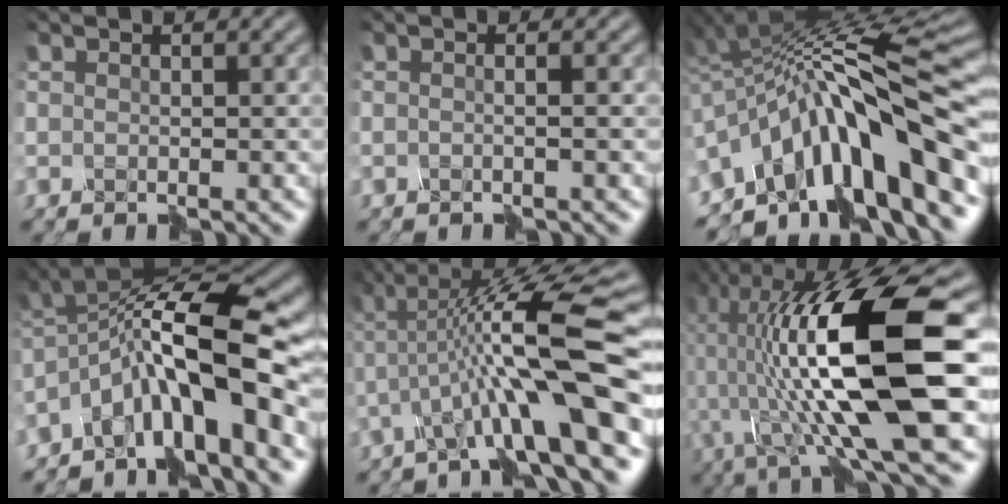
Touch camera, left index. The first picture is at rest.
{"total": 1.1, "force": [0.1, 0.6, 0.9], "torque": [0.011, 0.010, -0.013]}
{"total": 12.3, "force": [-4.9, 3.5, 10.7], "torque": [-0.164, 0.026, -0.084]}
{"total": 9.7, "force": [-3.6, 2.4, 8.6], "torque": [-0.139, 0.029, -0.073]}
{"total": 12.3, "force": [-1.6, 2.2, 12.0], "torque": [-0.192, 0.037, -0.031]}
{"total": 15.1, "force": [1.1, 4.0, 14.5], "torque": [-0.273, 0.025, 0.014]}